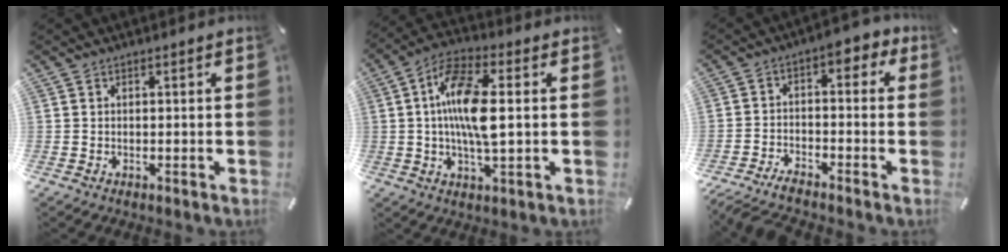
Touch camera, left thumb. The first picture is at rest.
{"total": 13.2, "force": [0.8, 4.5, 12.4], "torque": [-0.244, 0.001, 0.013]}
{"total": 5.9, "force": [-4.1, 3.0, 3.0], "torque": [-0.059, 0.016, -0.084]}